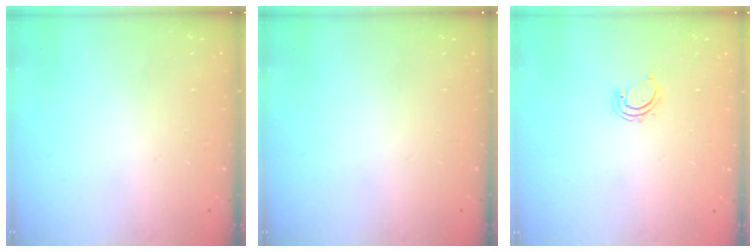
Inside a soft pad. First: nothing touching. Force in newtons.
{"total": 0.0}
{"total": 2.9, "press": 2.9, "slide": 0.3}